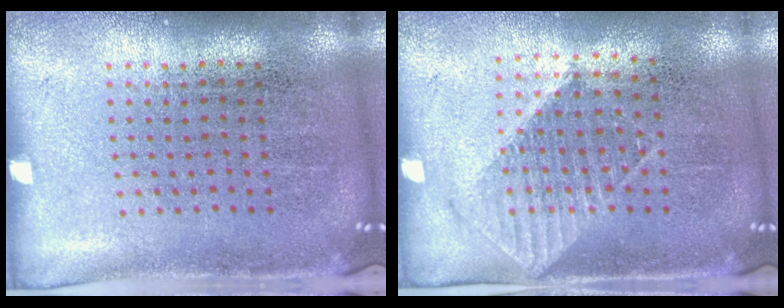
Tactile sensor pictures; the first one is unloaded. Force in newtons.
{"total": 1.1, "press": 1.0, "slide": 0.3}